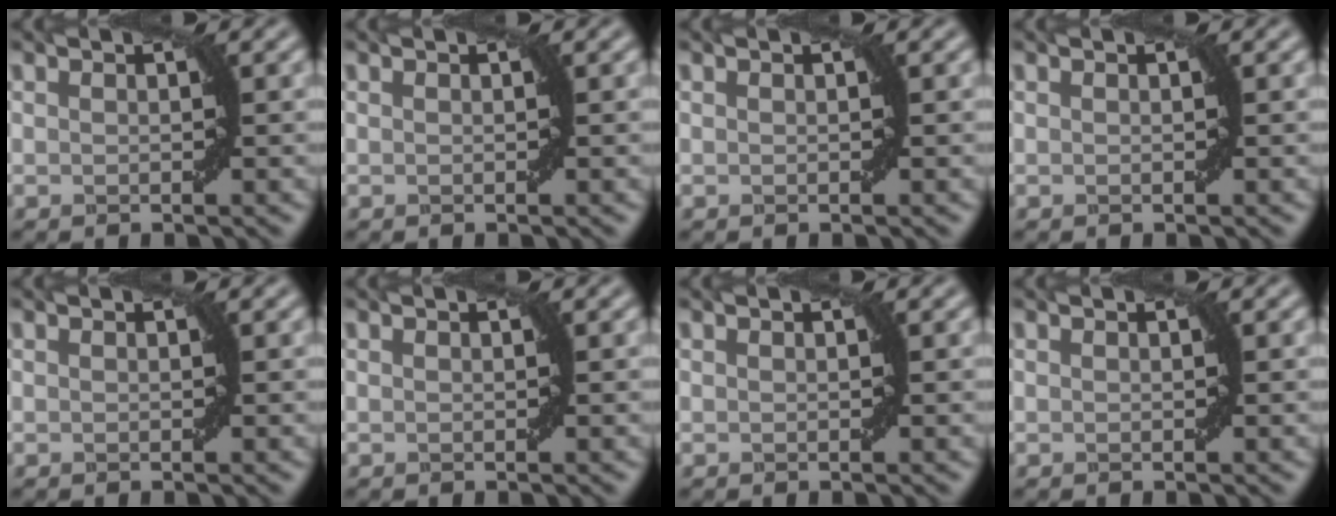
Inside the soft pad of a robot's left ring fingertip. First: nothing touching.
{"total": 0.0}
{"total": 0.0}
{"total": 0.0}
{"total": 0.0}
{"total": 0.0}
{"total": 0.0}
{"total": 0.0}